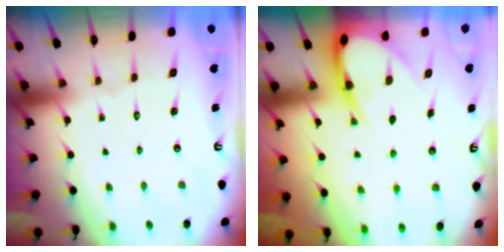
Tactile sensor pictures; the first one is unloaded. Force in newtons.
{"total": 8.5, "press": 8.4, "slide": 1.0}